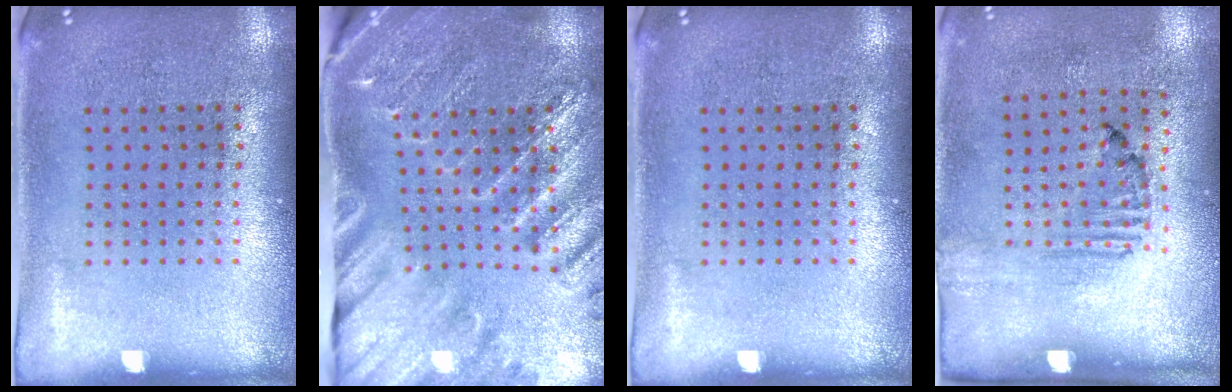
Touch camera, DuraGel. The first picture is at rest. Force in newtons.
{"total": 3.1, "press": 3.0, "slide": 0.5}
{"total": 0.0}
{"total": 1.7, "press": 1.0, "slide": 1.3}